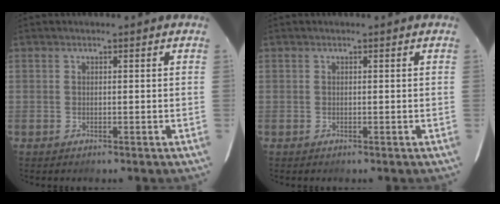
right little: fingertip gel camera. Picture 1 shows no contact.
{"total": 0.0}